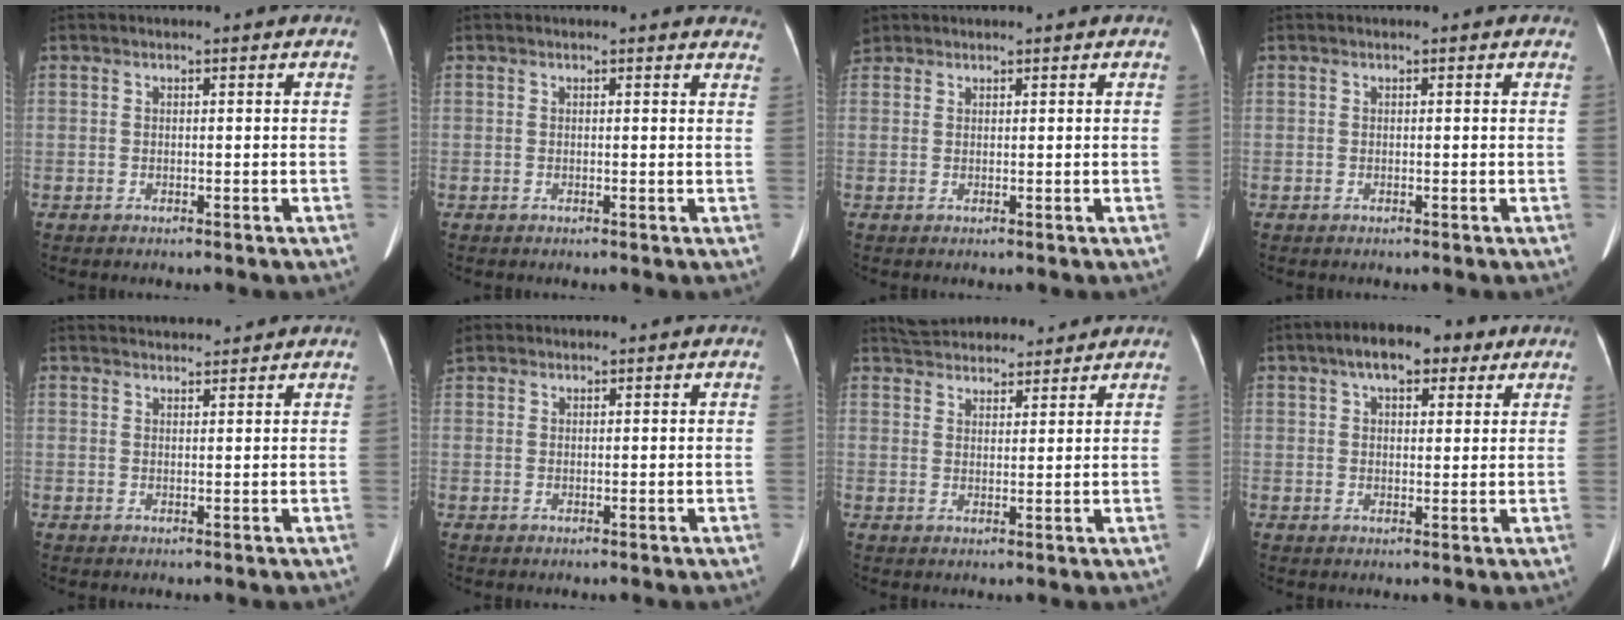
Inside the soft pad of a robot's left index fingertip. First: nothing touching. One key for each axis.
{"total": 4.4, "fx": 4.3, "fy": 1.1, "fz": 0.4, "tx": 0.013, "ty": -0.015, "tz": 0.017}
{"total": 2.1, "fx": 1.7, "fy": 1.2, "fz": 0.3, "tx": -0.014, "ty": 0.012, "tz": 0.035}
{"total": 0.0}
{"total": 4.6, "fx": 4.5, "fy": 0.1, "fz": 0.6, "tx": -0.014, "ty": 0.024, "tz": 0.068}
{"total": 2.5, "fx": 2.0, "fy": 1.4, "fz": 0.5, "tx": -0.018, "ty": 0.017, "tz": 0.041}
{"total": 10.6, "fx": 9.9, "fy": 2.7, "fz": 2.8, "tx": -0.043, "ty": 0.029, "tz": 0.155}
{"total": 8.6, "fx": 5.1, "fy": 3.5, "fz": 6.0, "tx": -0.092, "ty": 0.030, "tz": 0.076}